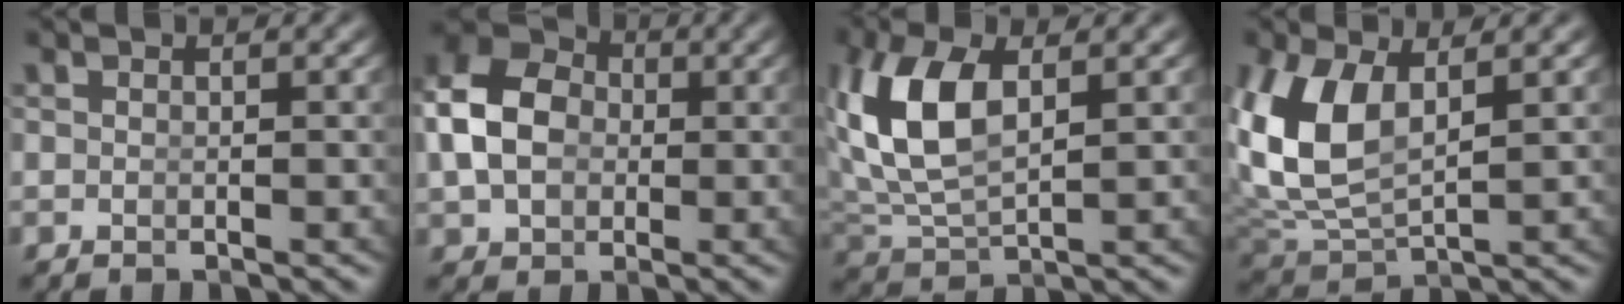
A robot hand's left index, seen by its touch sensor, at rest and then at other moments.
{"total": 9.3, "force": [1.5, 7.4, 5.4], "torque": [-0.114, -0.006, 0.025]}
{"total": 6.5, "force": [1.8, 3.7, 5.0], "torque": [-0.135, -0.014, 0.047]}
{"total": 7.6, "force": [1.2, 5.4, 5.2], "torque": [-0.160, -0.027, 0.043]}